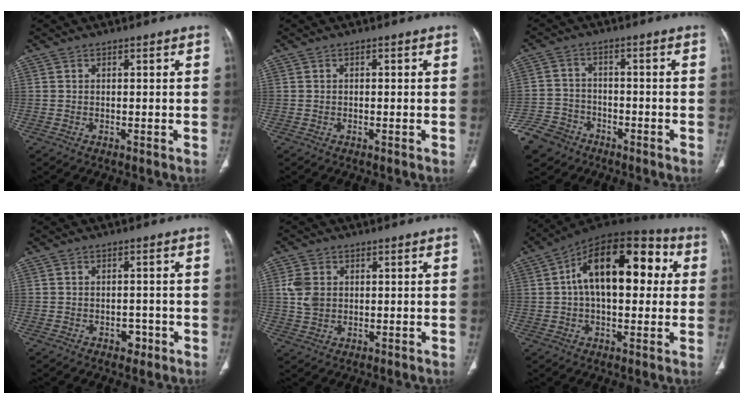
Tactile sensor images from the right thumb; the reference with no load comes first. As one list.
[{"total": 0.5, "force": [0.0, 0.3, 0.4], "torque": [-0.007, 0.002, 0.001]}, {"total": 8.7, "force": [-5.8, 6.1, 2.1], "torque": [-0.046, 0.026, -0.108]}, {"total": 2.5, "force": [-1.2, 1.8, 1.2], "torque": [-0.004, 0.006, -0.013]}, {"total": 5.1, "force": [0.9, 4.0, 3.1], "torque": [-0.055, -0.001, 0.022]}, {"total": 20.8, "force": [3.8, 11.2, 17.1], "torque": [-0.236, 0.037, 0.046]}]